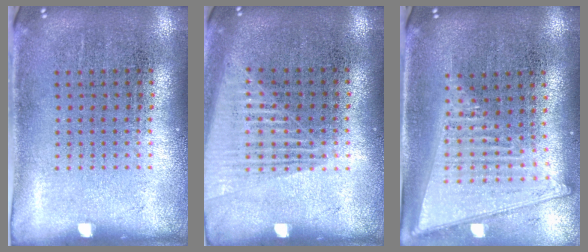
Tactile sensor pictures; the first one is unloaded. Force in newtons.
{"total": 1.3, "press": 1.3, "slide": 0.4}
{"total": 2.0, "press": 1.7, "slide": 1.0}